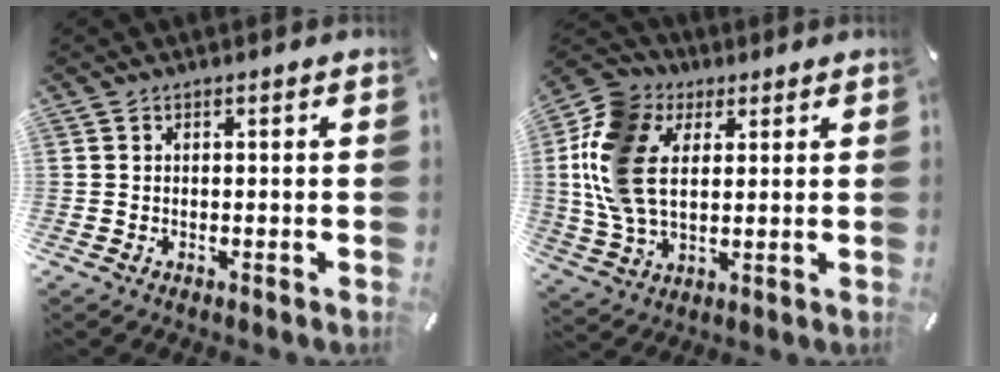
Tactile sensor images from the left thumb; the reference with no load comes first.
{"total": 14.1, "force": [3.0, 10.2, 9.3], "torque": [-0.245, 0.000, 0.051]}